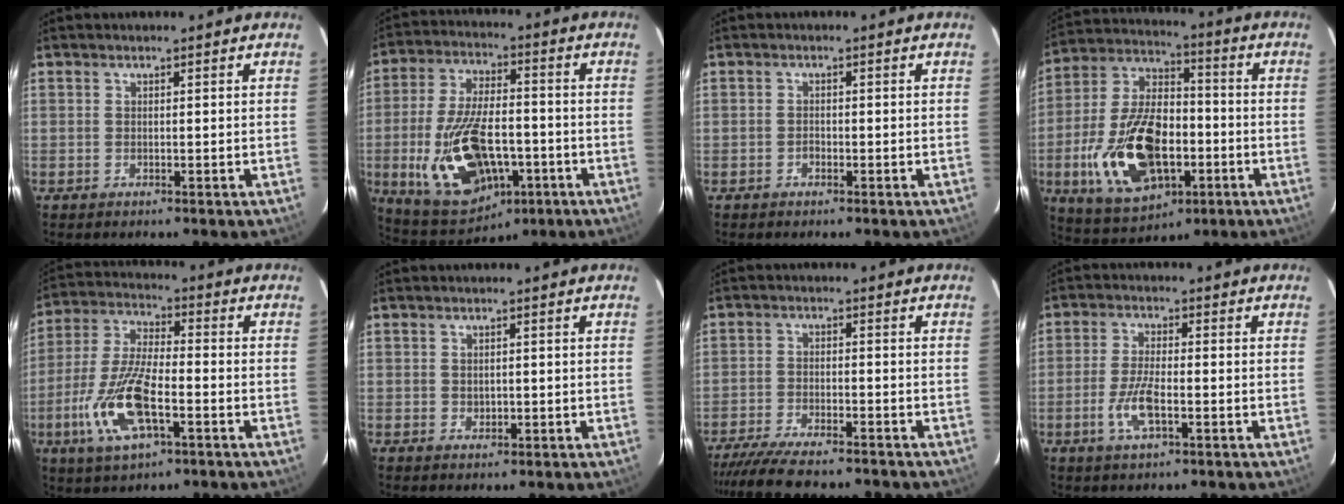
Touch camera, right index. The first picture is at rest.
{"total": 19.6, "force": [-5.9, 10.2, 15.7], "torque": [-0.323, -0.010, -0.081]}
{"total": 0.9, "force": [-0.7, 0.5, 0.1], "torque": [-0.002, 0.005, -0.013]}
{"total": 20.9, "force": [-5.9, 11.5, 16.4], "torque": [-0.350, 0.002, -0.089]}
{"total": 15.6, "force": [-5.7, 5.7, 13.3], "torque": [-0.291, -0.010, -0.110]}
{"total": 1.2, "force": [0.0, 1.1, 0.6], "torque": [-0.007, 0.003, 0.001]}
{"total": 14.2, "force": [-12.4, 2.6, 6.3], "torque": [-0.135, -0.026, -0.198]}
{"total": 6.2, "force": [-2.5, 1.7, 5.5], "torque": [-0.119, -0.002, -0.049]}